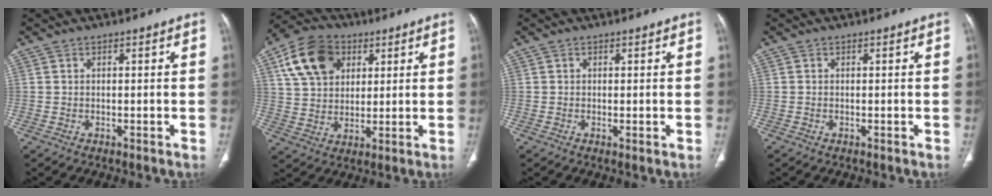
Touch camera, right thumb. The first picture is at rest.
{"total": 13.6, "force": [5.4, 9.9, 7.6], "torque": [-0.121, -0.003, 0.097]}
{"total": 0.6, "force": [-0.1, 0.1, 0.6], "torque": [-0.015, -0.004, -0.001]}
{"total": 0.0}